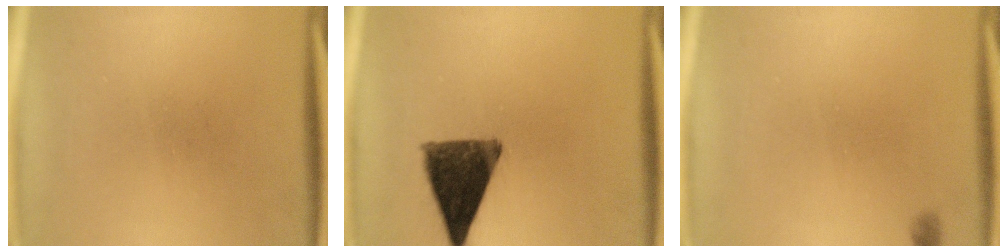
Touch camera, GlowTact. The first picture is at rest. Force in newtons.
{"total": 11.7}
{"total": 0.7}